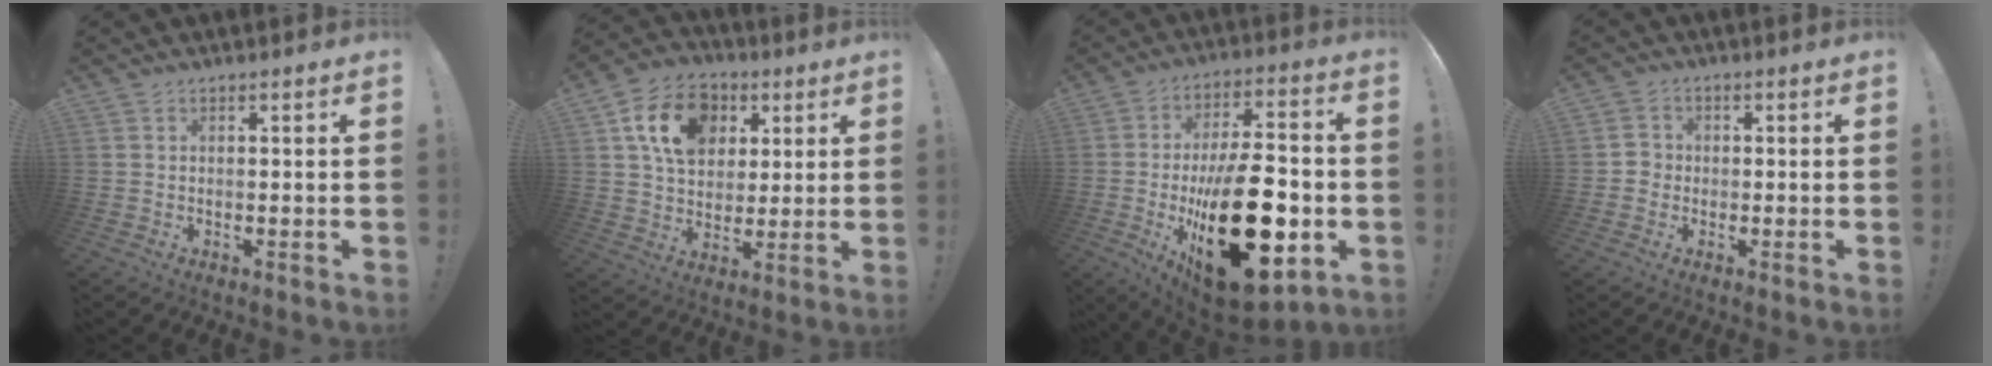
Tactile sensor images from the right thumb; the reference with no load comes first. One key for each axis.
{"total": 16.5, "fx": 6.0, "fy": 12.4, "fz": 9.1, "tx": -0.135, "ty": -0.012, "tz": 0.117}
{"total": 31.4, "fx": -6.7, "fy": 15.5, "fz": 26.4, "tx": -0.443, "ty": 0.036, "tz": -0.086}
{"total": 3.4, "fx": -1.2, "fy": 3.1, "fz": 0.8, "tx": -0.008, "ty": 0.009, "tz": -0.022}